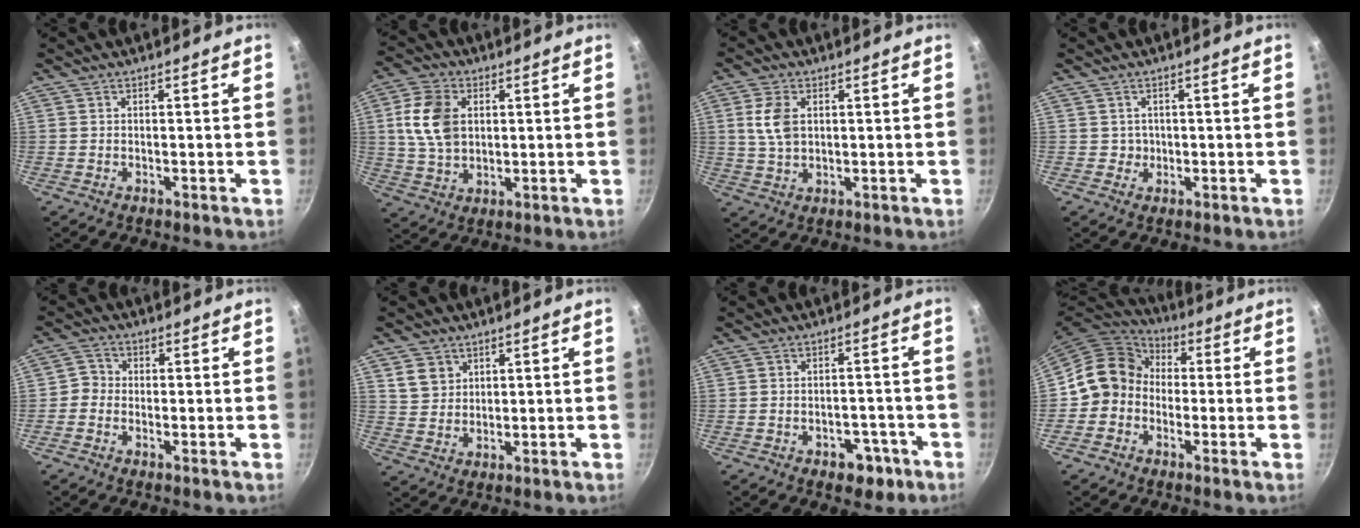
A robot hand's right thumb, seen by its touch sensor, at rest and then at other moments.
{"total": 11.4, "force": [2.2, 7.9, 7.9], "torque": [-0.137, 0.001, 0.041]}
{"total": 6.9, "force": [1.6, 4.5, 5.1], "torque": [-0.096, -0.001, 0.032]}
{"total": 1.6, "force": [0.1, 1.6, 0.2], "torque": [0.010, -0.003, 0.000]}
{"total": 3.0, "force": [-0.7, 2.7, 0.9], "torque": [-0.005, 0.012, -0.027]}
{"total": 5.2, "force": [2.4, 4.2, 1.8], "torque": [-0.012, -0.002, 0.051]}
{"total": 5.8, "force": [-3.1, 3.8, 3.0], "torque": [-0.016, 0.026, -0.029]}
{"total": 11.0, "force": [-0.8, 9.8, 5.0], "torque": [-0.049, 0.034, -0.036]}